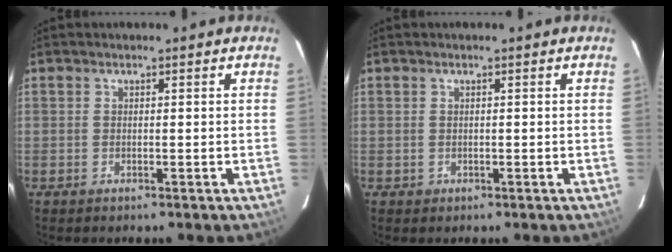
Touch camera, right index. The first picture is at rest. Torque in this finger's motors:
{"motor_torque": [-0.16, 0.13, -0.15, -0.10]}